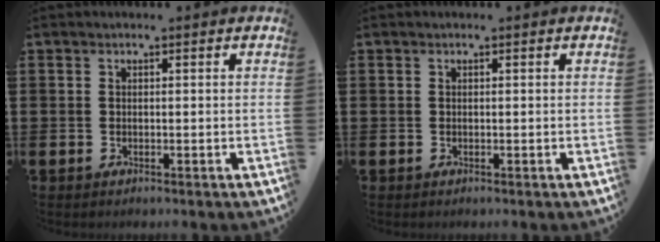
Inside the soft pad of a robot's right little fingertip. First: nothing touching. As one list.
[{"total": 0.0}]